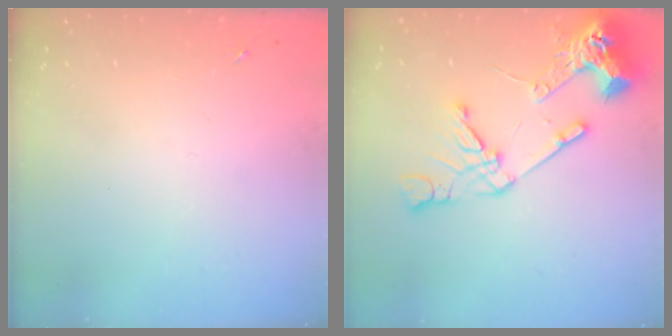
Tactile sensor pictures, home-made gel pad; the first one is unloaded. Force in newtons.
{"total": 19.7, "press": 19.5, "slide": 2.6}